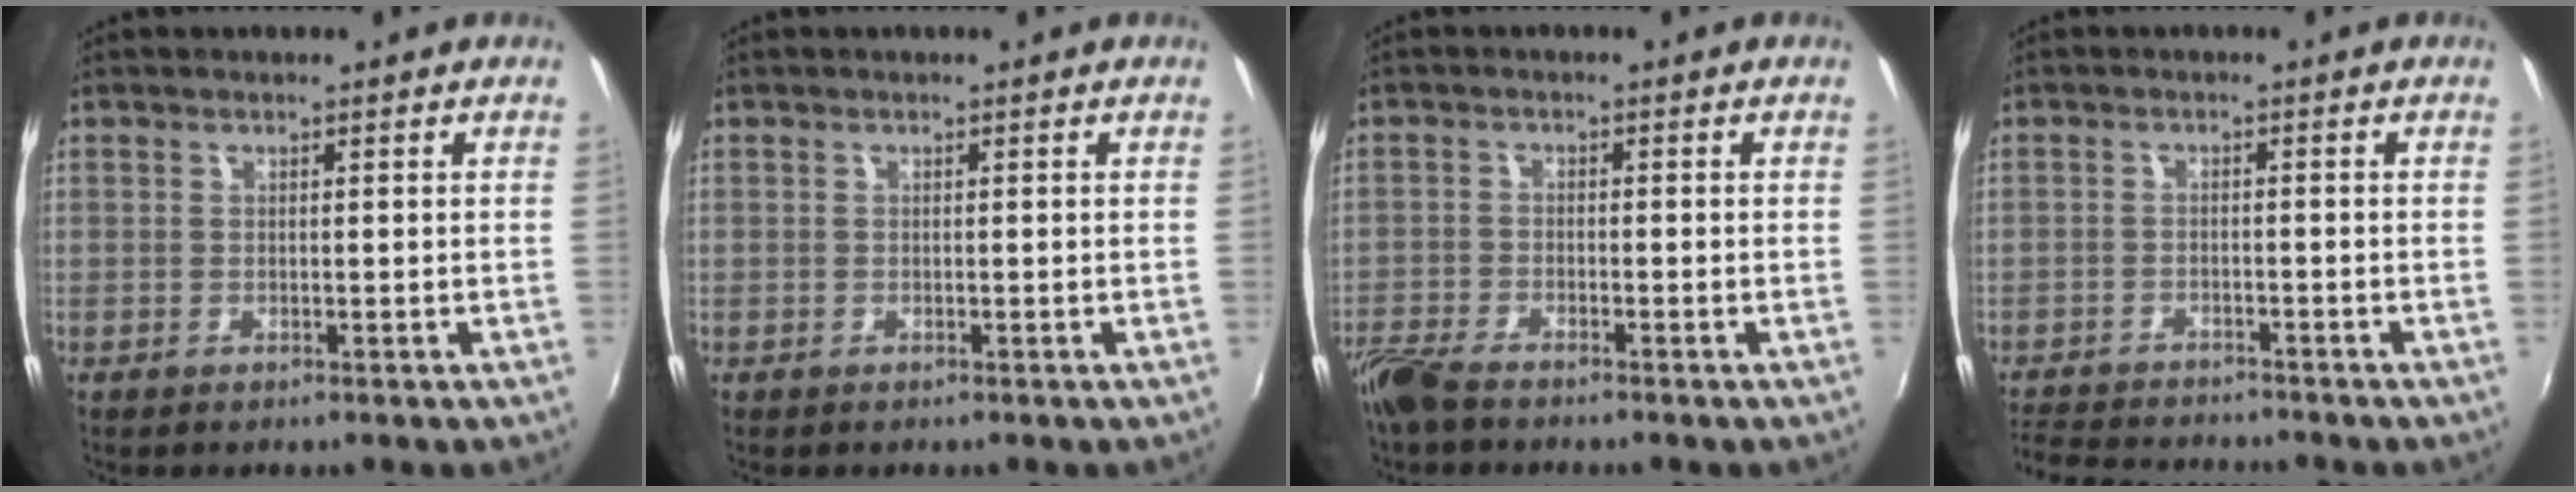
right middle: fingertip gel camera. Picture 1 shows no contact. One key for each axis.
{"total": 0.0}
{"total": 5.5, "fx": -4.8, "fy": 1.1, "fz": 2.5, "tx": -0.066, "ty": -0.019, "tz": -0.096}
{"total": 9.4, "fx": -8.7, "fy": 2.0, "fz": 2.7, "tx": -0.082, "ty": -0.008, "tz": -0.144}